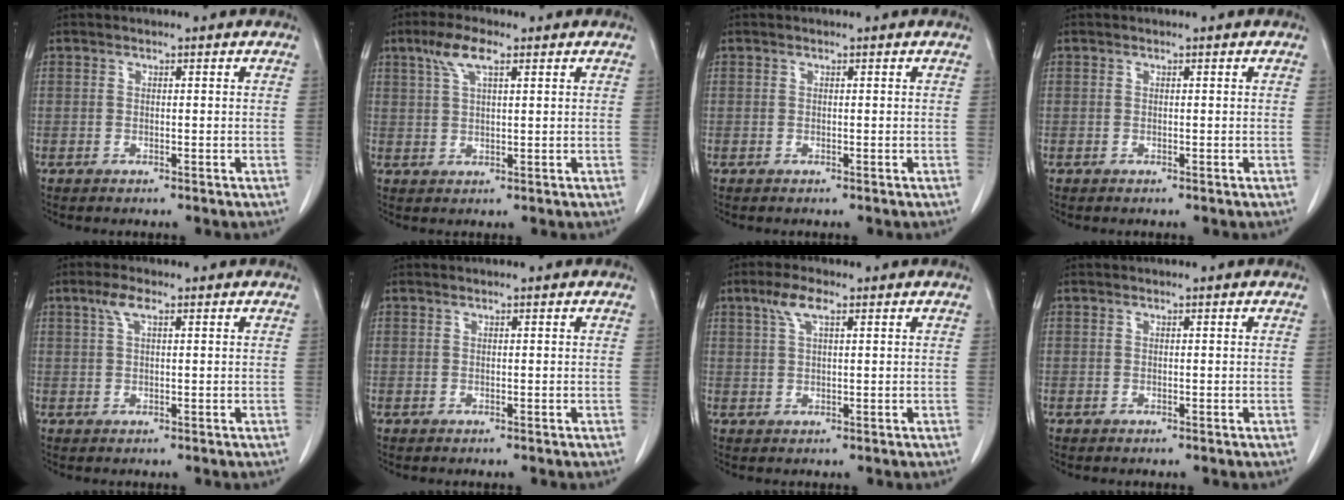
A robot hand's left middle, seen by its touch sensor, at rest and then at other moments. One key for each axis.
{"total": 5.0, "fx": 2.8, "fy": 1.1, "fz": 4.0, "tx": -0.086, "ty": 0.012, "tz": 0.056}
{"total": 0.0}
{"total": 0.0}
{"total": 2.7, "fx": 1.4, "fy": 0.6, "fz": 2.2, "tx": -0.050, "ty": 0.011, "tz": 0.029}
{"total": 0.0}
{"total": 3.8, "fx": 2.0, "fy": 0.9, "fz": 3.1, "tx": -0.069, "ty": 0.011, "tz": 0.042}
{"total": 0.0}